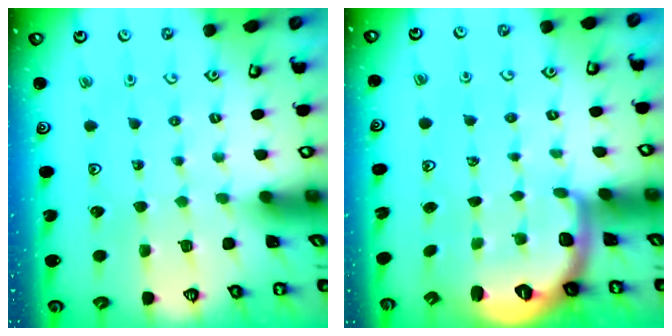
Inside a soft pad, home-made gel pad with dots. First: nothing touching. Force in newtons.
{"total": 2.5, "press": 1.9, "slide": 1.6}